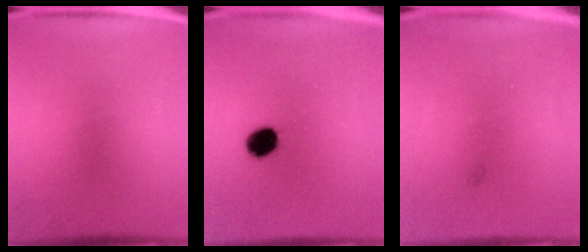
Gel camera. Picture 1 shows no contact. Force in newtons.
{"total": 7.2}
{"total": 0.6}